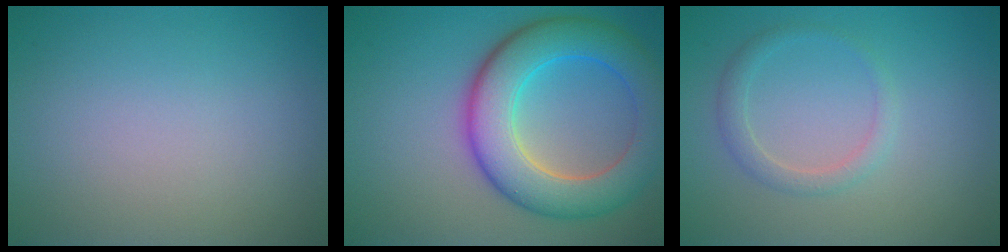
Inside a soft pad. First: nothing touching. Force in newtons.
{"total": 8.7, "press": 8.7, "slide": 0.2}
{"total": 1.8, "press": 1.8, "slide": 0.1}